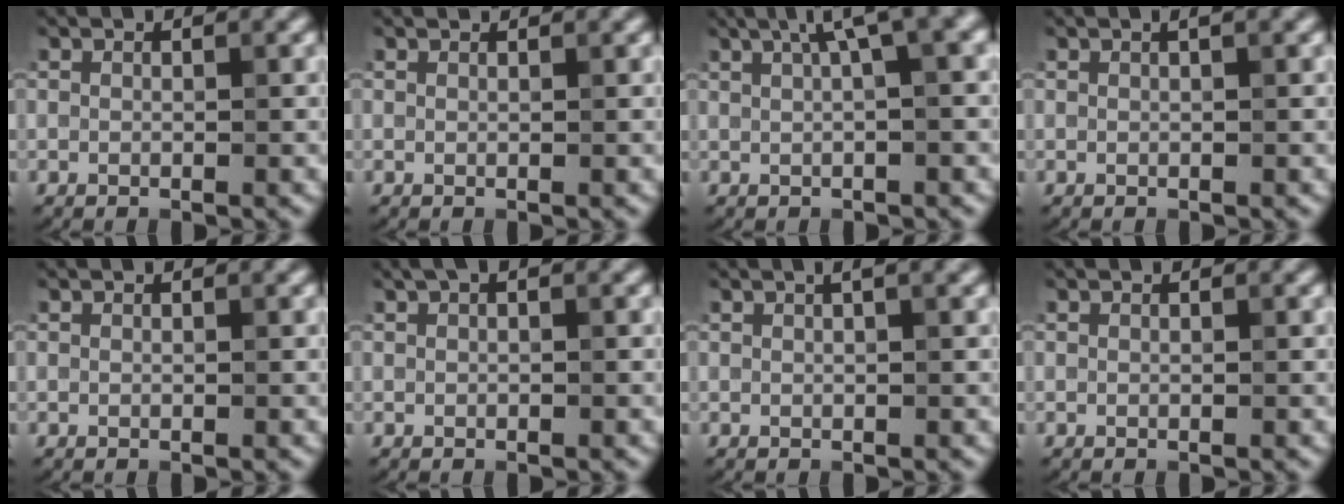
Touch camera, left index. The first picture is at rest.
{"total": 0.6, "force": [0.6, 0.0, 0.1], "torque": [-0.004, -0.002, 0.007]}
{"total": 5.2, "force": [2.3, 1.2, 4.5], "torque": [-0.055, 0.022, 0.037]}
{"total": 1.0, "force": [0.5, 0.2, 0.8], "torque": [-0.008, 0.005, 0.004]}
{"total": 0.0}
{"total": 0.8, "force": [0.4, 0.4, 0.6], "torque": [-0.012, 0.001, 0.007]}
{"total": 1.8, "force": [0.9, 0.5, 1.4], "torque": [-0.017, 0.003, 0.007]}
{"total": 0.0}